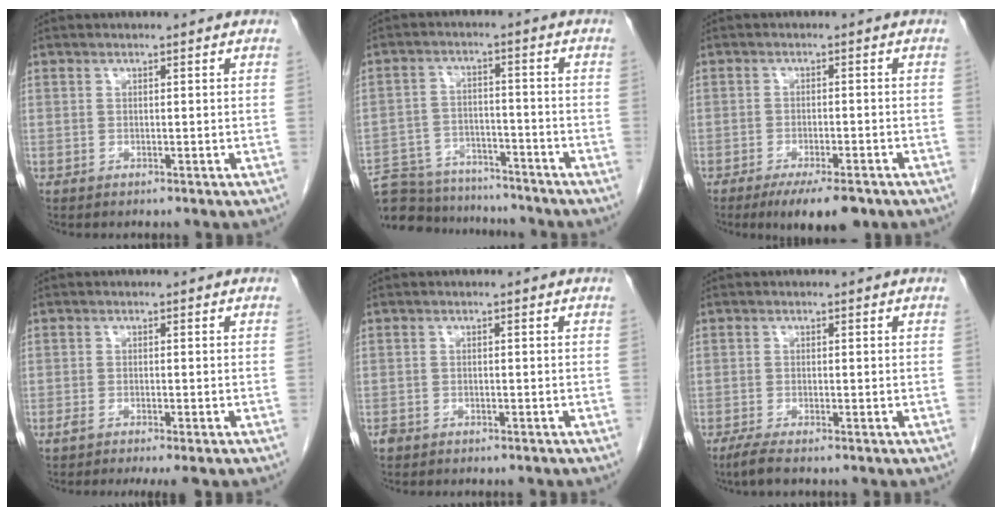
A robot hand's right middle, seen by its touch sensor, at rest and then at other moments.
{"total": 18.4, "force": [-16.7, 5.4, 5.5], "torque": [-0.141, -0.003, -0.246]}
{"total": 7.2, "force": [-5.1, 1.7, 4.8], "torque": [-0.068, -0.011, -0.076]}
{"total": 4.1, "force": [-3.1, 0.4, 2.7], "torque": [-0.038, -0.008, -0.045]}
{"total": 1.9, "force": [-1.7, 0.8, 0.6], "torque": [-0.009, 0.000, -0.022]}
{"total": 2.4, "force": [-1.8, 0.0, 1.5], "torque": [-0.038, -0.008, -0.036]}